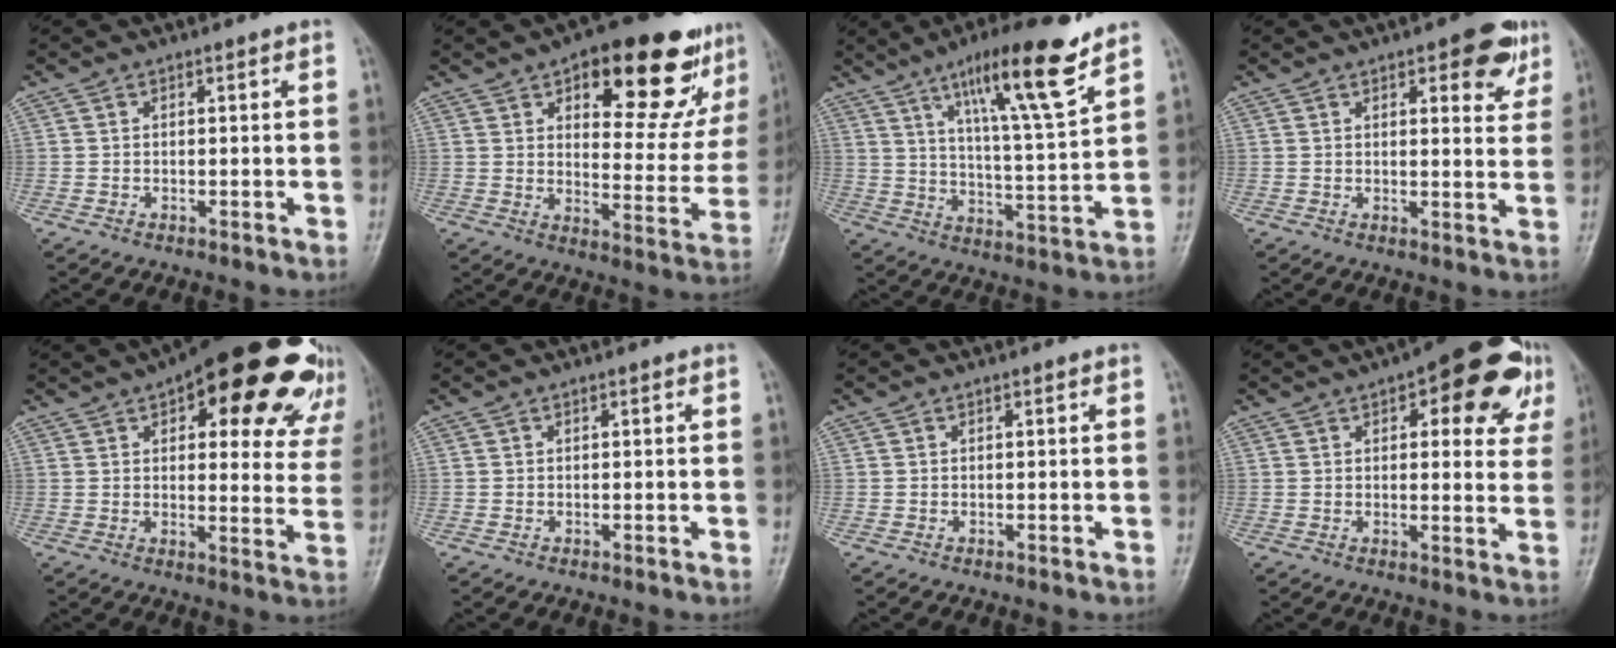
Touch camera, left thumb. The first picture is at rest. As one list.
[{"total": 22.2, "force": [12.9, 9.2, 15.6], "torque": [-0.145, -0.035, 0.177]}, {"total": 16.1, "force": [10.1, 2.1, 12.4], "torque": [-0.191, -0.055, 0.168]}, {"total": 8.0, "force": [4.4, 3.1, 5.9], "torque": [-0.045, -0.016, 0.048]}, {"total": 25.5, "force": [15.8, 10.0, 17.4], "torque": [-0.186, -0.037, 0.188]}, {"total": 0.0}, {"total": 0.0}, {"total": 16.1, "force": [7.7, 7.0, 12.4], "torque": [-0.108, -0.014, 0.087]}]